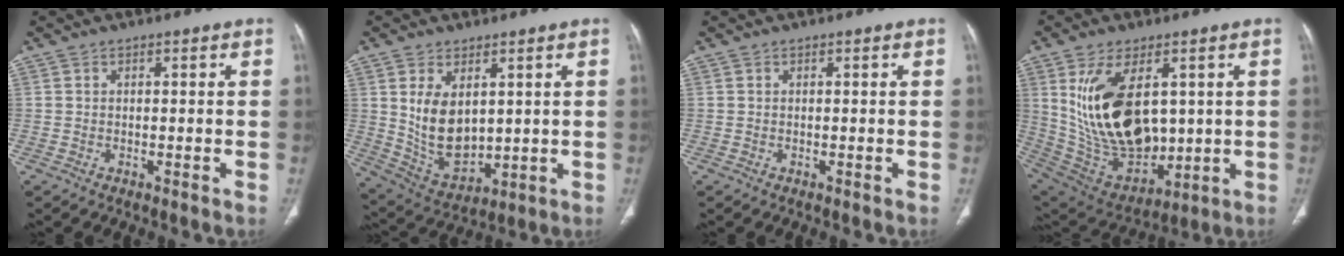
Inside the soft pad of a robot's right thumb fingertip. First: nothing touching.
{"total": 11.4, "force": [2.5, 6.9, 8.8], "torque": [-0.137, -0.022, 0.073]}
{"total": 0.0}
{"total": 21.4, "force": [3.9, 12.4, 17.0], "torque": [-0.296, -0.023, 0.101]}